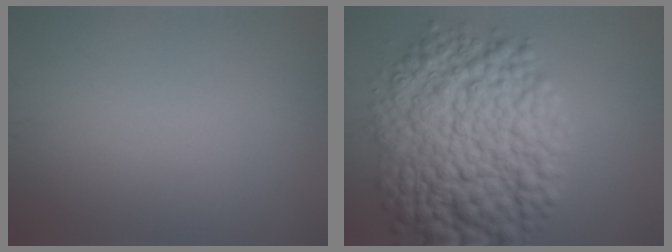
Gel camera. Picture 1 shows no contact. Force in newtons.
{"total": 13.2, "press": 13.2, "slide": 0.2}